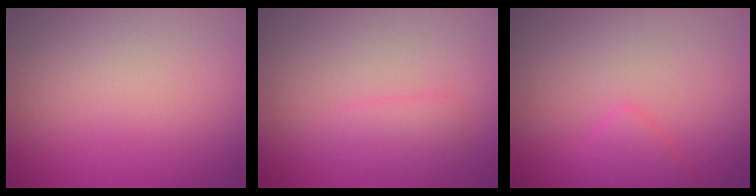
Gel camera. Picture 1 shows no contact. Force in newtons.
{"total": 1.4, "press": 1.4, "slide": 0.2}
{"total": 1.7, "press": 1.7, "slide": 0.1}